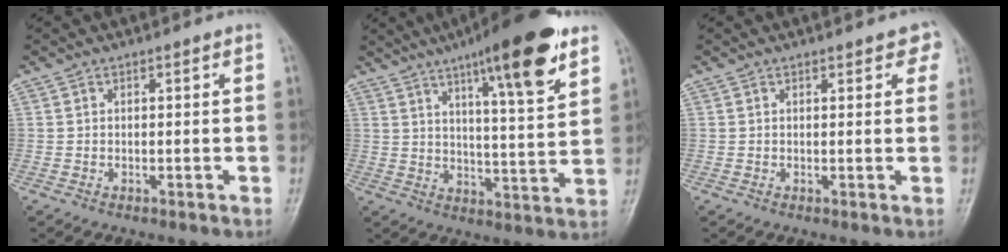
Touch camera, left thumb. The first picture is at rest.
{"total": 17.4, "force": [10.4, 3.3, 13.5], "torque": [-0.180, -0.046, 0.158]}
{"total": 3.1, "force": [2.1, 1.5, 1.8], "torque": [0.005, -0.001, 0.021]}